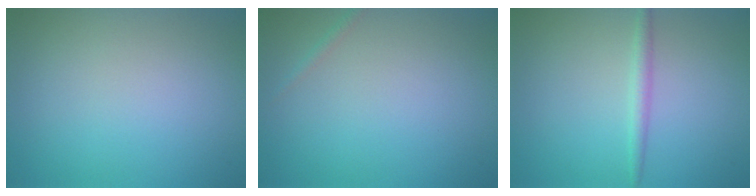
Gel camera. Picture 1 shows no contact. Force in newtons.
{"total": 0.6, "press": 0.6, "slide": 0.0}
{"total": 1.5, "press": 1.5, "slide": 0.1}